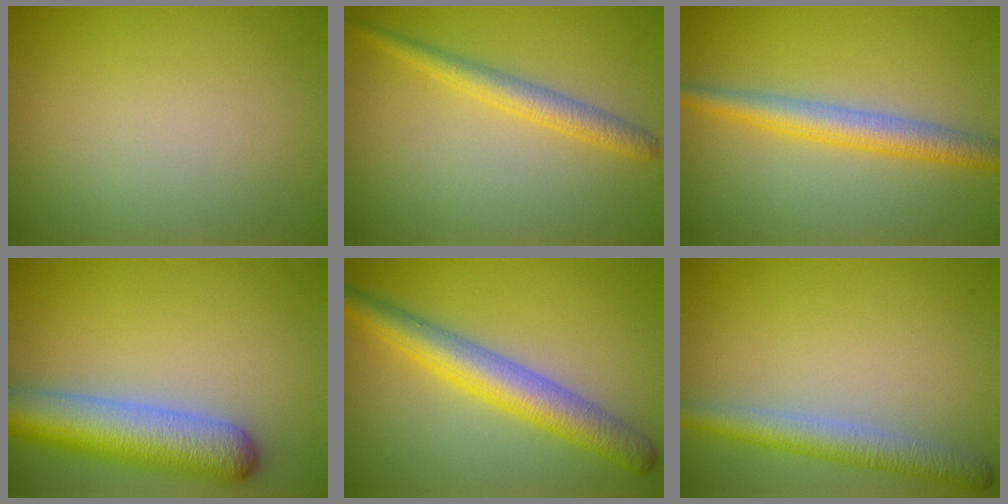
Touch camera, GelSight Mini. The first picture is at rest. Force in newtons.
{"total": 2.6, "press": 2.6, "slide": 0.2}
{"total": 3.8, "press": 3.8, "slide": 0.1}
{"total": 7.7, "press": 7.7, "slide": 0.4}
{"total": 5.6, "press": 5.6, "slide": 0.1}
{"total": 3.8, "press": 3.8, "slide": 0.2}